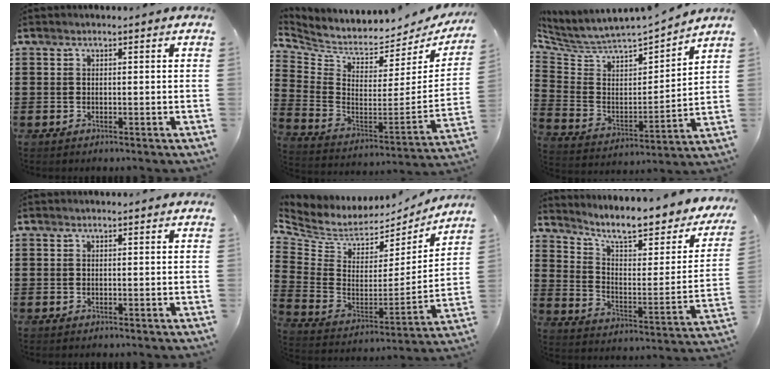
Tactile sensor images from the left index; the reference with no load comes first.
{"total": 3.9, "force": [3.4, 1.4, 1.3], "torque": [-0.051, -0.049, 0.053]}
{"total": 4.0, "force": [3.7, 1.2, 0.6], "torque": [-0.042, -0.045, 0.056]}
{"total": 0.0}
{"total": 5.4, "force": [4.1, 3.2, 1.5], "torque": [-0.059, -0.036, 0.070]}
{"total": 8.5, "force": [6.8, 1.5, 4.9], "torque": [-0.101, -0.055, 0.107]}